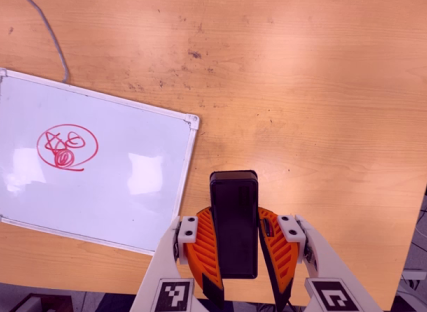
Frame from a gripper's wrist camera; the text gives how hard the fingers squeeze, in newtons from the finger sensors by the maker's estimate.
{"total": 10.7, "left": 8.5, "right": 13.0}